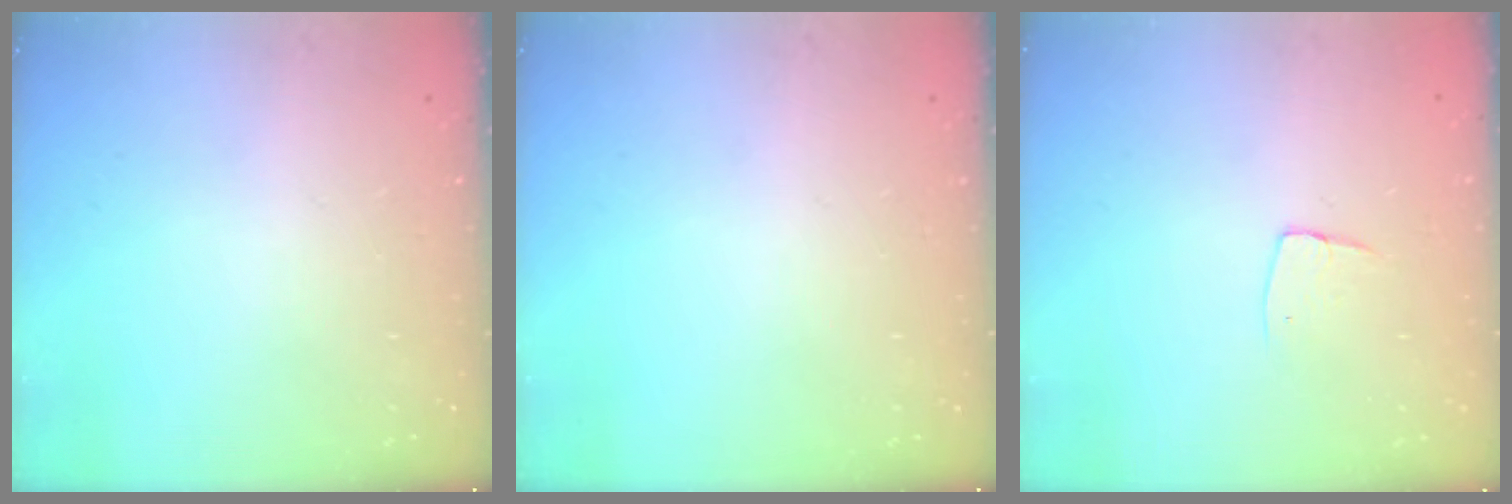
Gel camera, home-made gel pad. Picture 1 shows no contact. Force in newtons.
{"total": 0.0}
{"total": 4.8, "press": 4.8, "slide": 0.3}